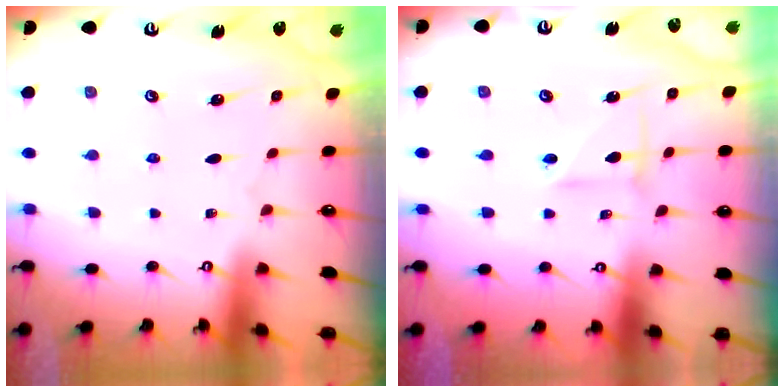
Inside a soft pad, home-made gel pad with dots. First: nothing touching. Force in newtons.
{"total": 3.2, "press": 3.1, "slide": 0.7}